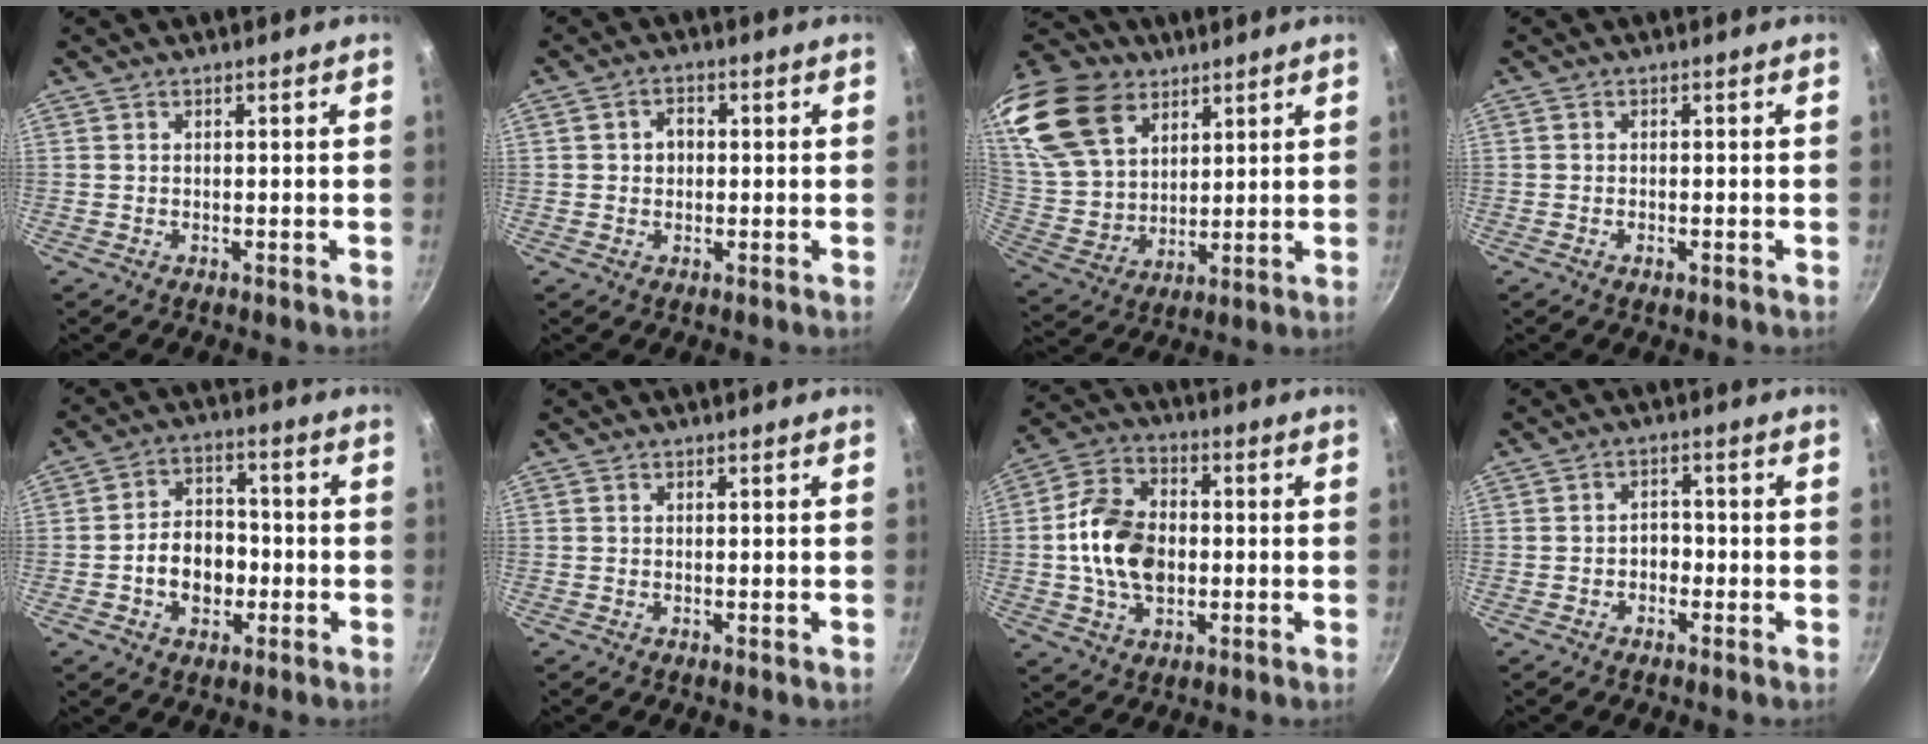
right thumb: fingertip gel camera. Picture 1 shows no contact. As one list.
[{"total": 3.2, "force": [0.2, 2.6, 1.9], "torque": [-0.012, 0.009, 0.000]}, {"total": 24.1, "force": [14.6, 15.5, 11.3], "torque": [-0.233, -0.034, 0.287]}, {"total": 1.4, "force": [-0.6, 0.6, 1.0], "torque": [-0.021, 0.002, -0.014]}, {"total": 9.6, "force": [-2.3, 7.1, 6.1], "torque": [-0.070, 0.024, -0.043]}, {"total": 0.0}, {"total": 14.0, "force": [-0.7, 9.6, 10.1], "torque": [-0.163, 0.019, -0.022]}, {"total": 2.7, "force": [-1.1, 2.0, 1.4], "torque": [0.001, 0.016, -0.019]}]